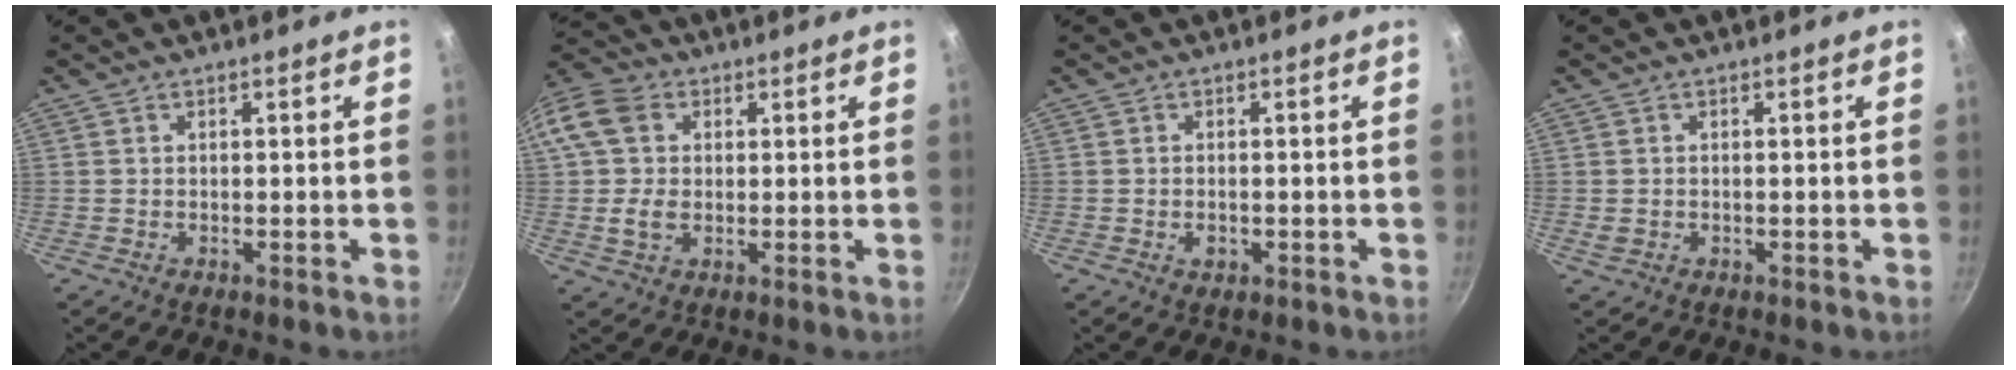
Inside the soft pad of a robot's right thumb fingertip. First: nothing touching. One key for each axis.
{"total": 12.4, "fx": 1.6, "fy": 9.7, "fz": 7.5, "tx": -0.148, "ty": 0.015, "tz": 0.018}
{"total": 1.8, "fx": -0.5, "fy": 1.2, "fz": 1.3, "tx": -0.021, "ty": 0.000, "tz": -0.008}
{"total": 1.1, "fx": -0.2, "fy": 0.8, "fz": 0.6, "tx": -0.012, "ty": 0.001, "tz": -0.001}